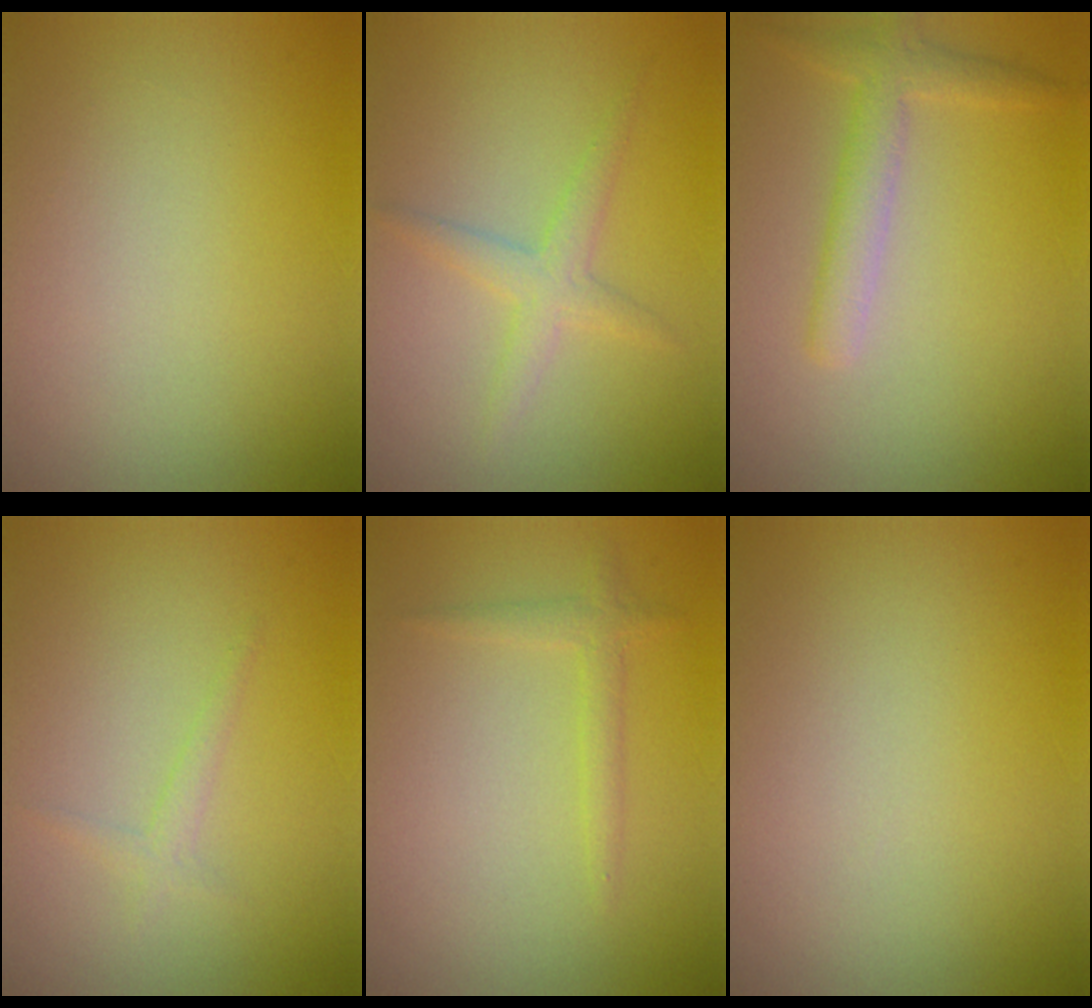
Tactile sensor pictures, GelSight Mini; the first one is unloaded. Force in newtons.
{"total": 2.1, "press": 2.1, "slide": 0.1}
{"total": 2.8, "press": 2.8, "slide": 0.1}
{"total": 1.0, "press": 1.0, "slide": 0.1}
{"total": 1.4, "press": 1.4, "slide": 0.1}
{"total": 0.0}